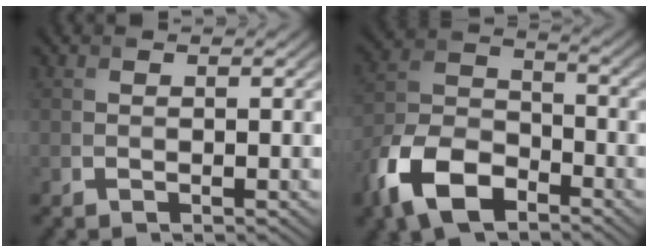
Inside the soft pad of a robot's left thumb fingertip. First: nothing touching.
{"total": 11.6, "force": [-7.1, 6.1, 6.9], "torque": [-0.153, -0.011, -0.154]}